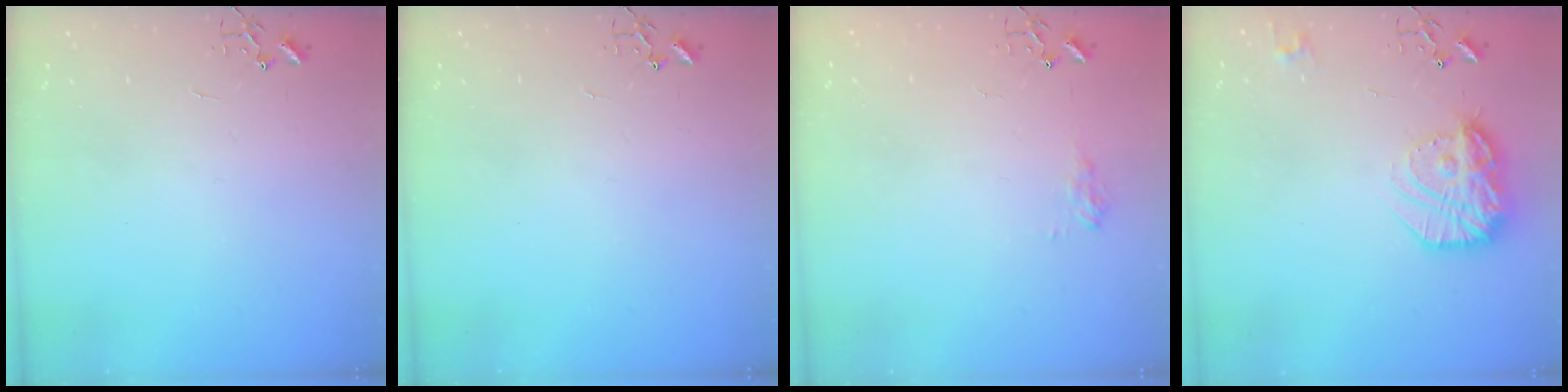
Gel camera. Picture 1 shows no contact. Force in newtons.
{"total": 0.0}
{"total": 7.7, "press": 7.7, "slide": 0.4}
{"total": 19.0, "press": 19.0, "slide": 1.7}